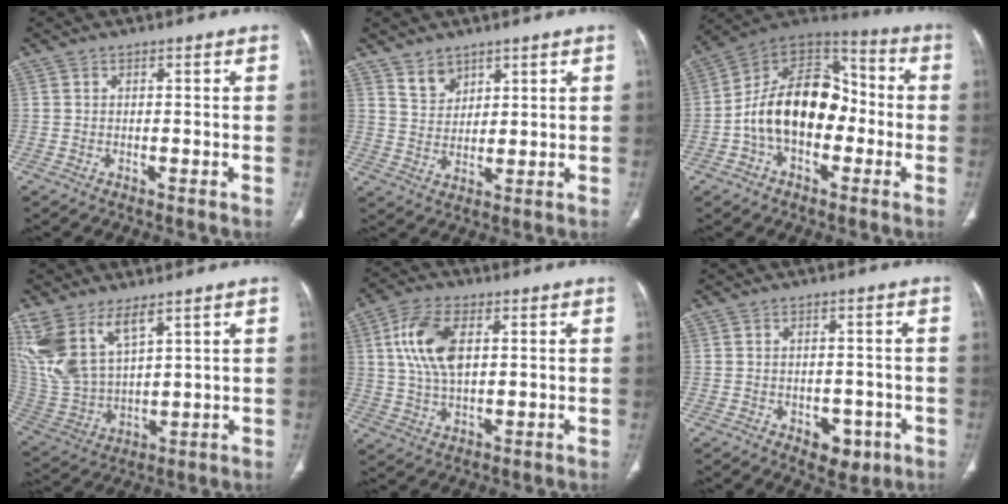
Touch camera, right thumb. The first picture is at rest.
{"total": 4.4, "force": [3.3, 2.7, 1.2], "torque": [-0.003, -0.030, 0.069]}
{"total": 18.3, "force": [-2.7, 11.9, 13.6], "torque": [-0.202, 0.051, -0.052]}
{"total": 14.0, "force": [8.1, 6.2, 9.6], "torque": [-0.204, -0.025, 0.186]}
{"total": 11.2, "force": [2.7, 6.0, 9.1], "torque": [-0.184, 0.002, 0.052]}
{"total": 5.5, "force": [-2.3, 3.6, 3.4], "torque": [-0.023, 0.008, -0.021]}